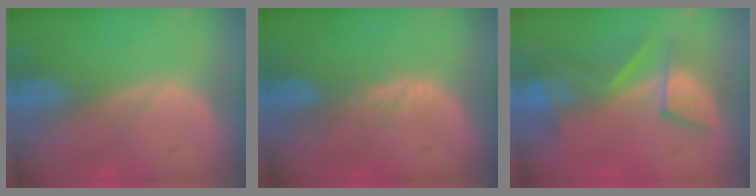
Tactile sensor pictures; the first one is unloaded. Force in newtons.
{"total": 2.1, "press": 2.1, "slide": 0.2}
{"total": 7.7, "press": 7.4, "slide": 2.2}